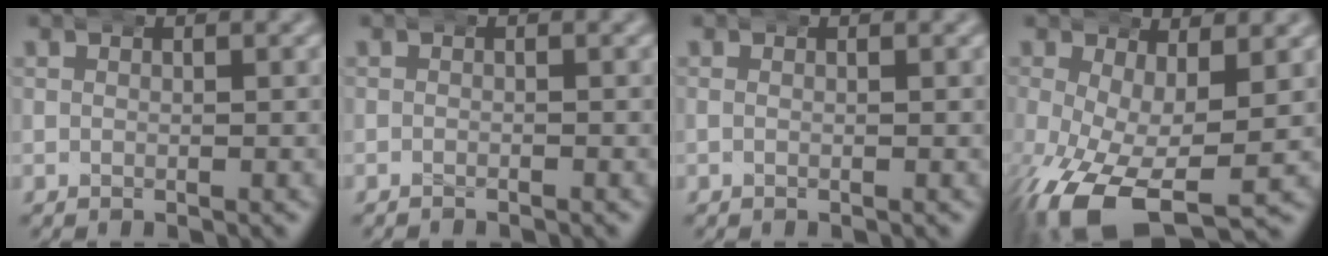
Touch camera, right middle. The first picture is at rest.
{"total": 1.0, "force": [-1.0, 0.1, 0.1], "torque": [-0.008, -0.004, -0.016]}
{"total": 0.0}
{"total": 8.6, "force": [-4.6, 4.2, 6.0], "torque": [-0.155, -0.061, -0.044]}